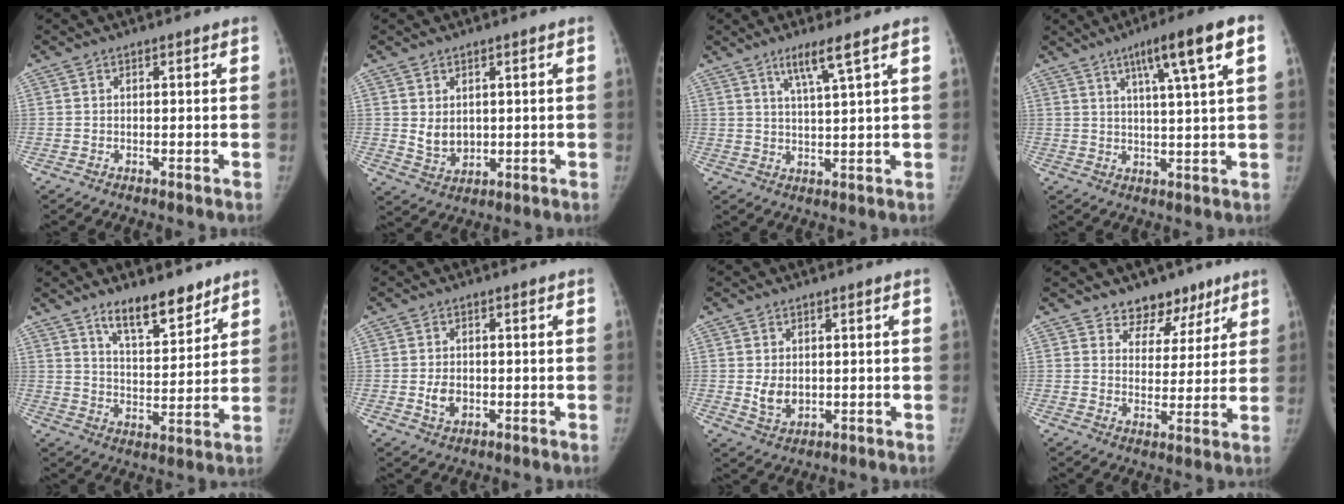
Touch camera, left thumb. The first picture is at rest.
{"total": 4.7, "force": [0.9, 3.7, 2.8], "torque": [-0.033, -0.016, 0.030]}
{"total": 5.6, "force": [3.4, -0.4, 4.5], "torque": [-0.087, -0.023, 0.068]}
{"total": 11.3, "force": [5.2, 0.7, 10.0], "torque": [-0.153, -0.002, 0.078]}
{"total": 10.9, "force": [8.0, 4.0, 6.2], "torque": [-0.072, -0.062, 0.137]}
{"total": 3.7, "force": [-0.7, 2.8, 2.4], "torque": [-0.033, 0.001, -0.007]}
{"total": 4.6, "force": [0.2, 3.4, 3.0], "torque": [-0.039, -0.010, 0.014]}
{"total": 8.2, "force": [6.0, 5.3, 1.5], "torque": [0.028, -0.036, 0.093]}